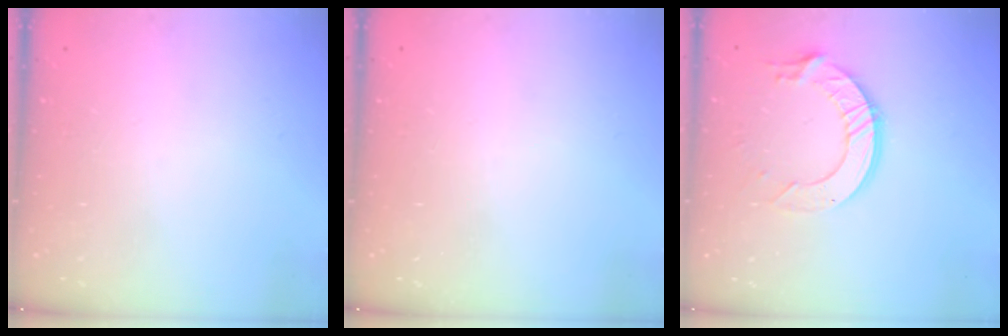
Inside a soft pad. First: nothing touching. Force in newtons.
{"total": 0.0}
{"total": 11.8, "press": 11.8, "slide": 1.1}